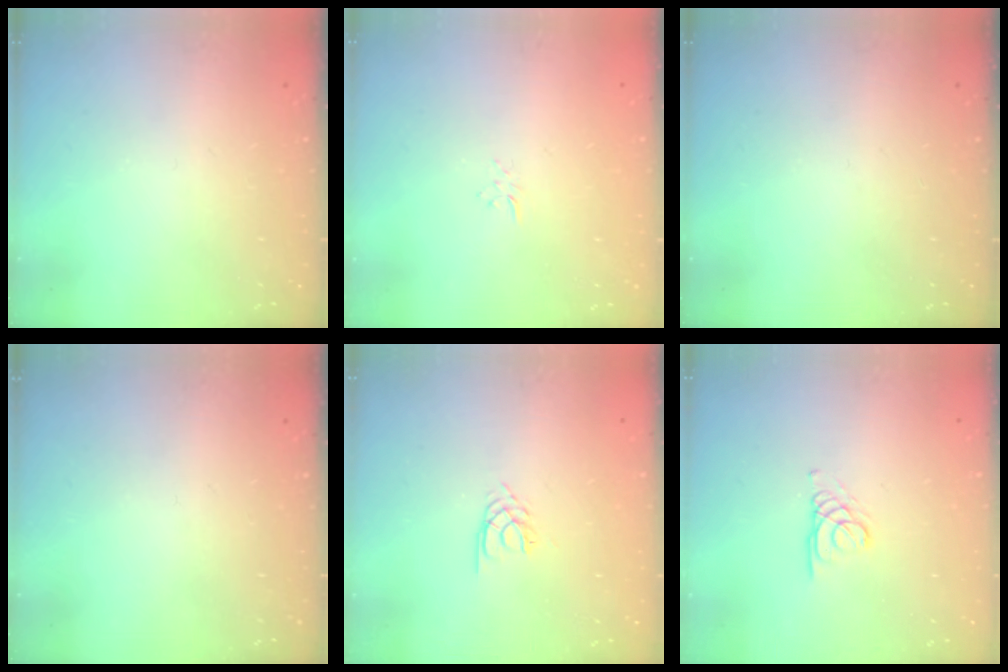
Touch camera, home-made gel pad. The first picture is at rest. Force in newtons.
{"total": 2.9, "press": 2.9, "slide": 0.3}
{"total": 0.0}
{"total": 0.0}
{"total": 1.9, "press": 1.9, "slide": 0.2}
{"total": 1.7, "press": 1.7, "slide": 0.2}